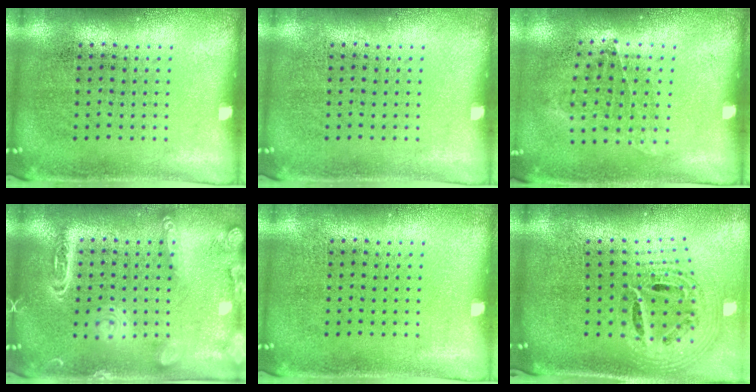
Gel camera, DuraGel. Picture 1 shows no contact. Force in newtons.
{"total": 0.0}
{"total": 1.0, "press": 0.8, "slide": 0.6}
{"total": 2.0, "press": 1.9, "slide": 0.1}
{"total": 0.0}
{"total": 2.2, "press": 1.6, "slide": 1.6}